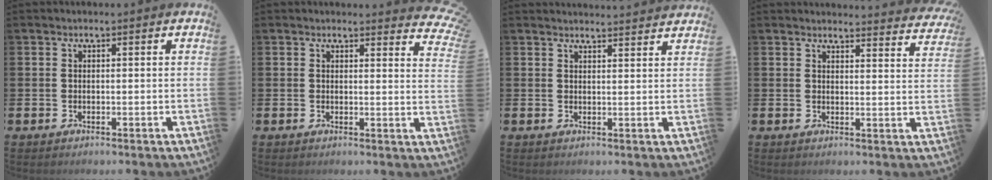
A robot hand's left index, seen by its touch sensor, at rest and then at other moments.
{"total": 2.6, "force": [2.6, 0.5, 0.3], "torque": [0.008, -0.020, 0.041]}
{"total": 2.6, "force": [2.6, -0.1, -0.2], "torque": [0.011, -0.021, 0.044]}
{"total": 3.2, "force": [3.2, 0.0, 0.2], "torque": [0.010, -0.030, 0.052]}